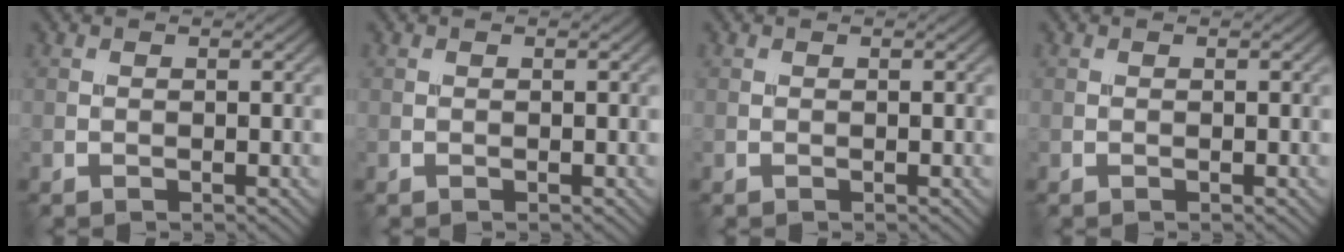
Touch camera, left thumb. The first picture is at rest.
{"total": 0.0}
{"total": 0.0}
{"total": 0.0}